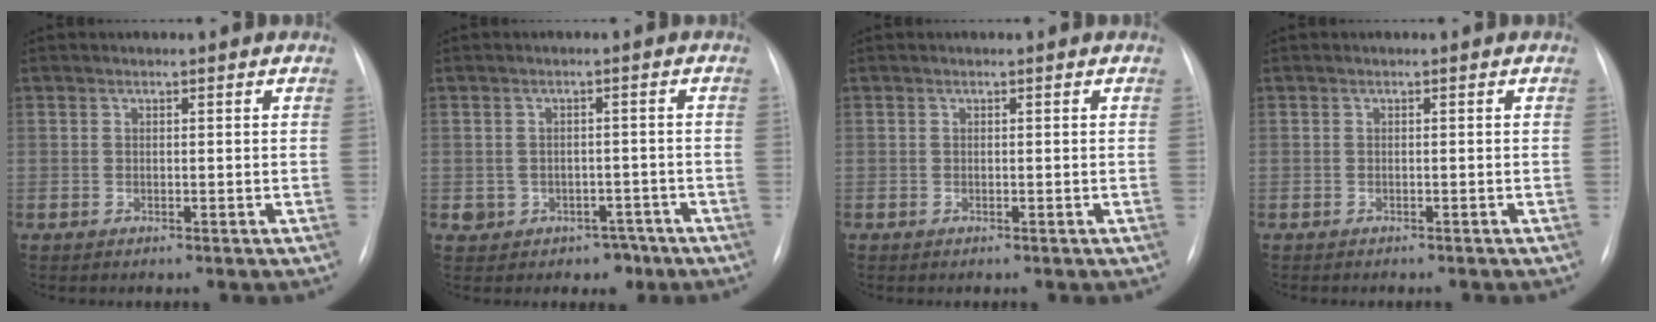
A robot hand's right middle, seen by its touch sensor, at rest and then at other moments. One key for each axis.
{"total": 4.3, "fx": -2.1, "fy": 3.8, "fz": 0.6, "tx": 0.001, "ty": 0.020, "tz": -0.017}
{"total": 0.0}
{"total": 2.3, "fx": -1.9, "fy": 0.7, "fz": 1.0, "tx": -0.015, "ty": -0.005, "tz": -0.018}